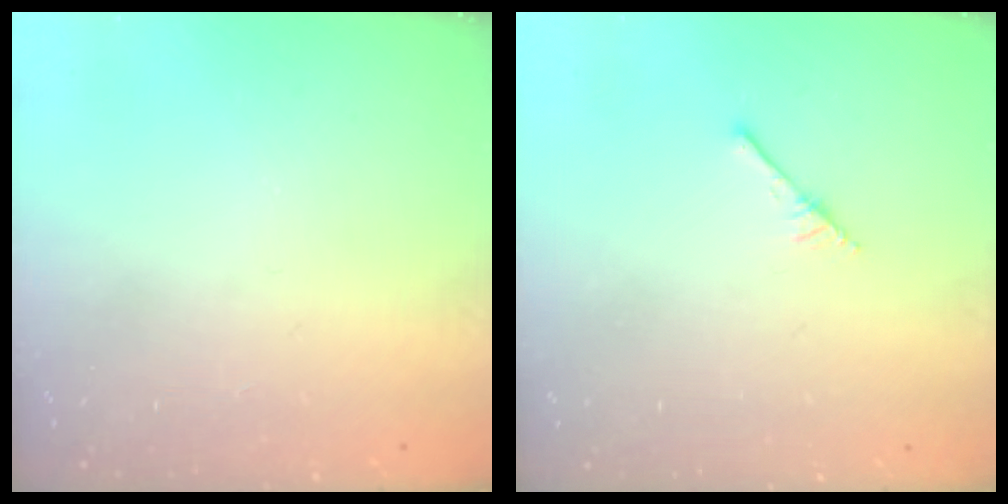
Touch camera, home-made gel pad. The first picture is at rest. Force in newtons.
{"total": 1.6, "press": 1.6, "slide": 0.2}